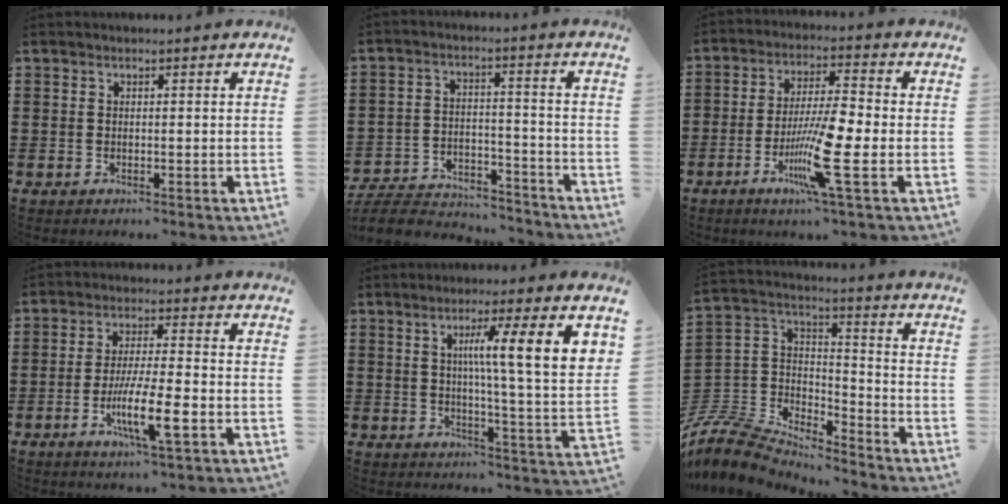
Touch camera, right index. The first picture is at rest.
{"total": 6.2, "force": [-5.9, 1.2, 1.4], "torque": [-0.032, 0.011, -0.117]}
{"total": 10.1, "force": [-3.4, 1.3, 9.4], "torque": [-0.188, -0.011, -0.066]}
{"total": 9.0, "force": [-3.2, 1.5, 8.3], "torque": [-0.160, -0.012, -0.059]}
{"total": 9.9, "force": [3.5, 0.4, 9.2], "torque": [-0.158, -0.012, 0.049]}
{"total": 8.3, "force": [-7.7, 2.4, 1.9], "torque": [-0.076, -0.007, -0.164]}